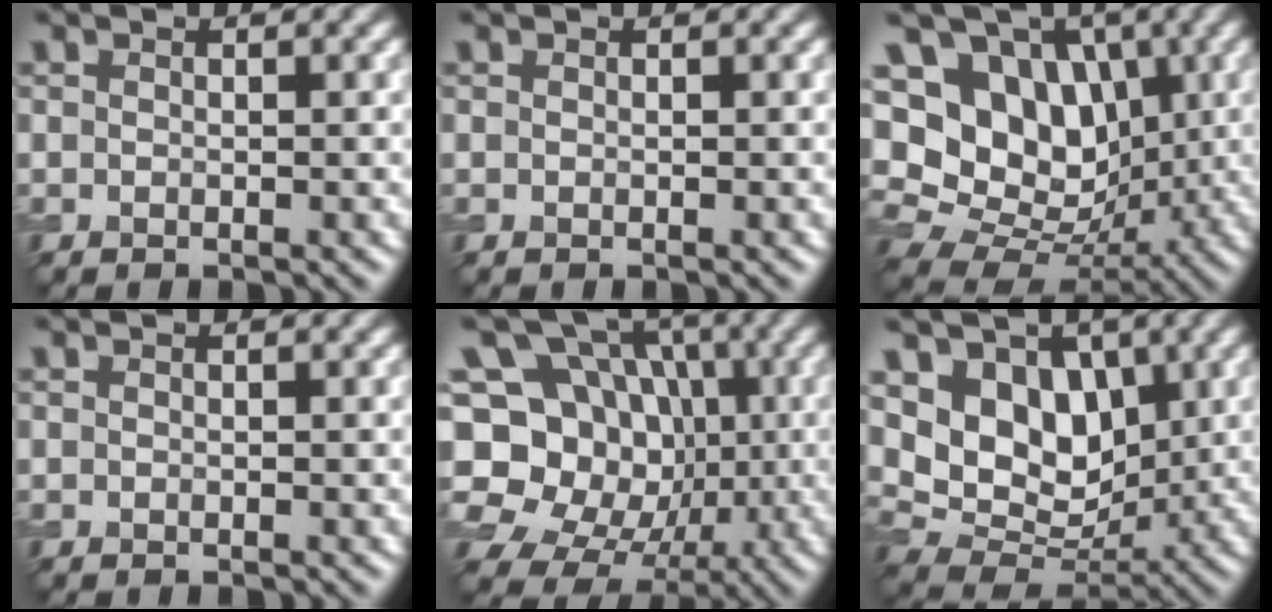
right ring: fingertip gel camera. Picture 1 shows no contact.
{"total": 0.0}
{"total": 13.3, "force": [3.0, 10.5, 7.6], "torque": [-0.153, 0.043, 0.035]}
{"total": 0.0}
{"total": 16.9, "force": [-1.3, 14.6, 8.5], "torque": [-0.190, 0.031, -0.041]}
{"total": 7.9, "force": [2.6, 5.9, 4.6], "torque": [-0.080, -0.016, 0.037]}